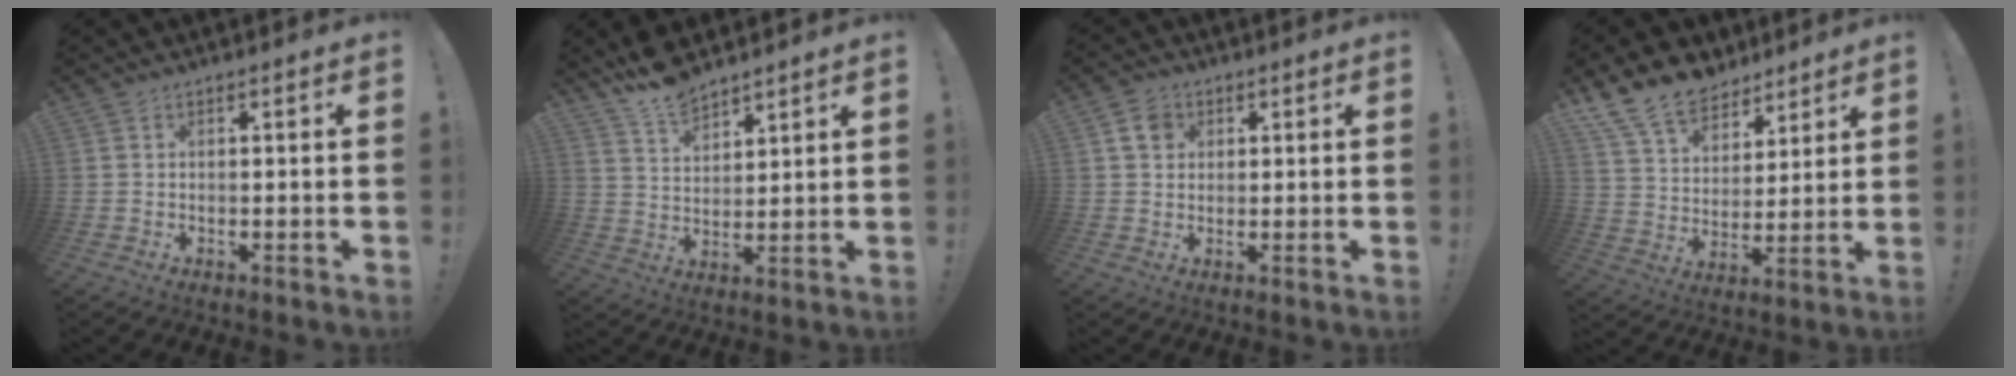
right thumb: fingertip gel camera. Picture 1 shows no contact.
{"total": 9.1, "force": [7.9, 3.4, 2.9], "torque": [-0.063, -0.048, 0.151]}
{"total": 5.4, "force": [2.1, 4.3, 2.6], "torque": [-0.042, 0.005, 0.042]}
{"total": 14.2, "force": [10.8, 8.1, 4.4], "torque": [-0.089, -0.075, 0.206]}